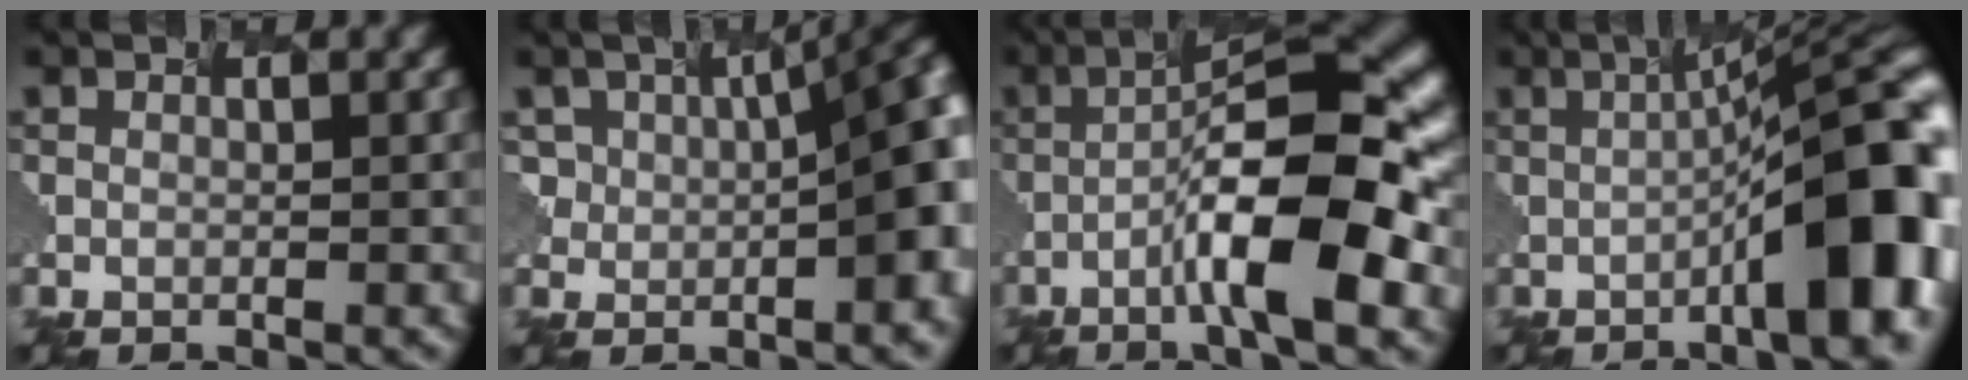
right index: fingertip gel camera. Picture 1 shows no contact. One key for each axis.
{"total": 8.8, "fx": 0.6, "fy": 3.5, "fz": 8.1, "tx": -0.120, "ty": 0.011, "tz": 0.017}
{"total": 9.6, "fx": -2.9, "fy": 1.5, "fz": 9.1, "tx": -0.156, "ty": 0.014, "tz": -0.046}
{"total": 11.3, "fx": -2.4, "fy": 2.3, "fz": 10.8, "tx": -0.140, "ty": 0.011, "tz": -0.032}